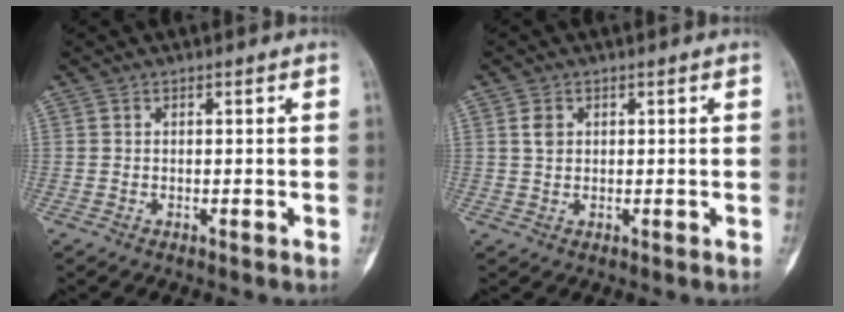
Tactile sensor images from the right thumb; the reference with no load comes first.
{"total": 2.5, "force": [0.9, 1.8, 1.4], "torque": [-0.018, 0.000, 0.016]}